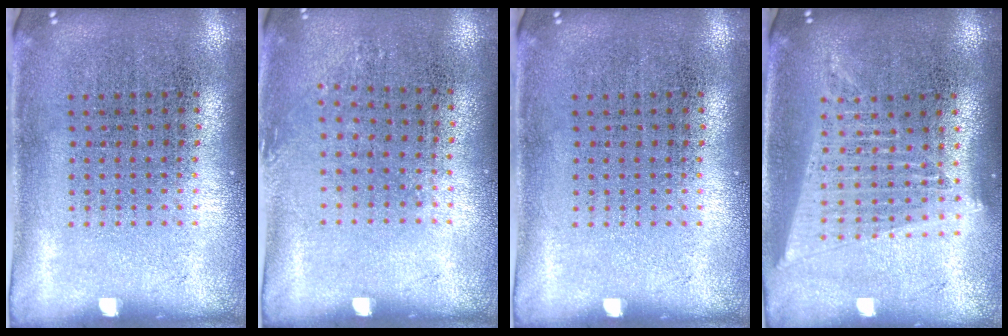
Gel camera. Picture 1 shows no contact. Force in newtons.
{"total": 0.7, "press": 0.6, "slide": 0.4}
{"total": 0.0}
{"total": 1.7, "press": 1.5, "slide": 0.8}